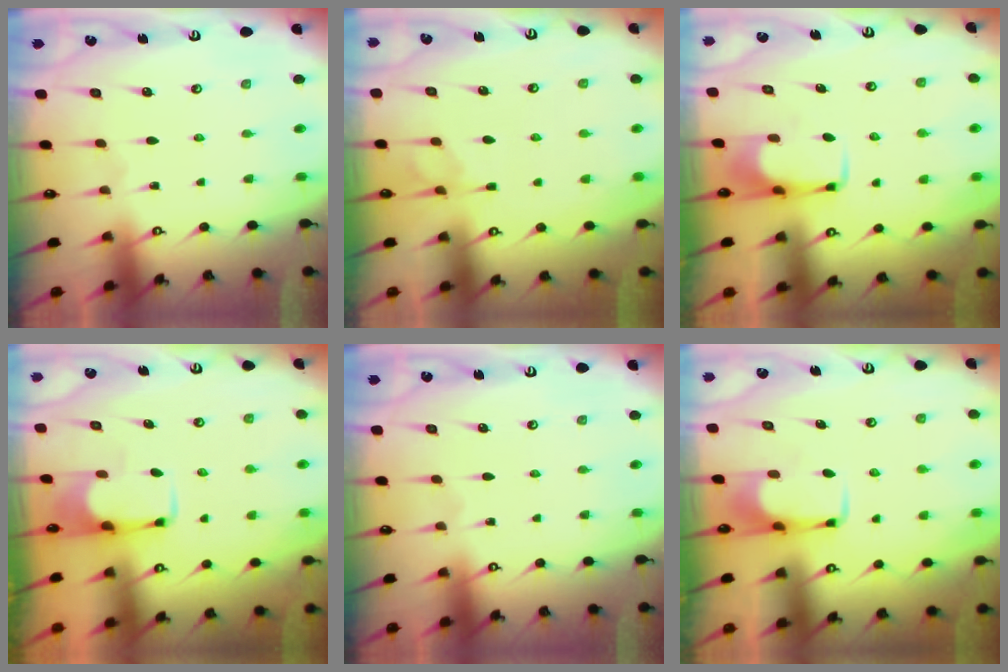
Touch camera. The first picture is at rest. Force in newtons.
{"total": 2.6, "press": 2.3, "slide": 1.2}
{"total": 1.5, "press": 1.5, "slide": 0.4}
{"total": 1.7, "press": 1.6, "slide": 0.7}
{"total": 0.0}
{"total": 1.7, "press": 1.6, "slide": 0.4}